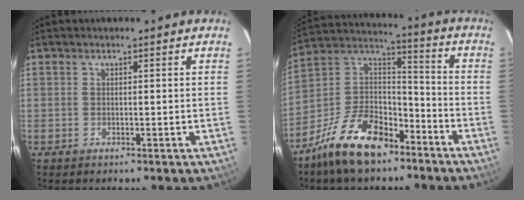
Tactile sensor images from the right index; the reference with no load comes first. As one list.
[{"total": 18.2, "force": [-12.1, 9.2, 10.1], "torque": [-0.213, 0.025, -0.207]}]